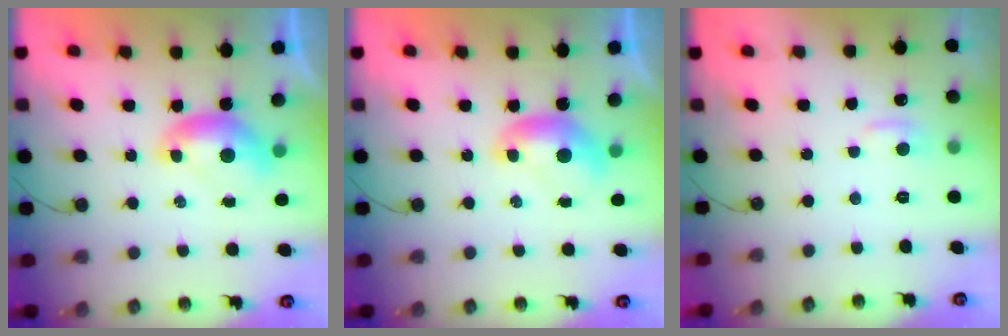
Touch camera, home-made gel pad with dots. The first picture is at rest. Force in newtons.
{"total": 0.0}
{"total": 1.0, "press": 0.0, "slide": 1.0}